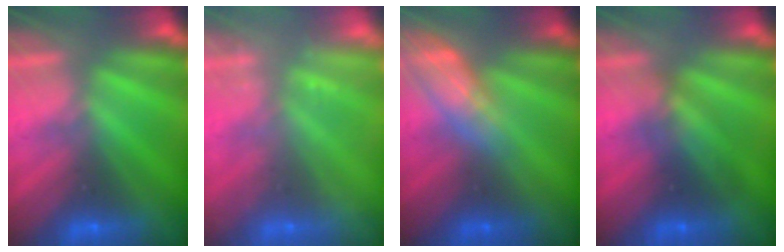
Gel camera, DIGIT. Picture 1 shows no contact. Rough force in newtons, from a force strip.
{"total": 2.3}
{"total": 2.6}
{"total": 2.7}